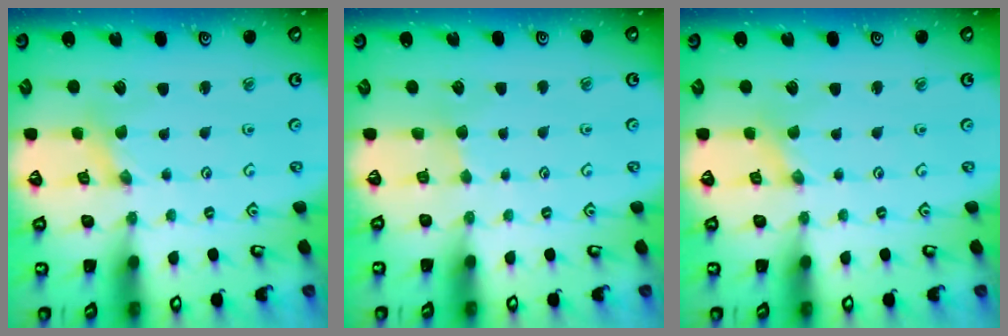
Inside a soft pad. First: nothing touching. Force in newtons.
{"total": 2.3, "press": 2.2, "slide": 0.4}
{"total": 0.0}